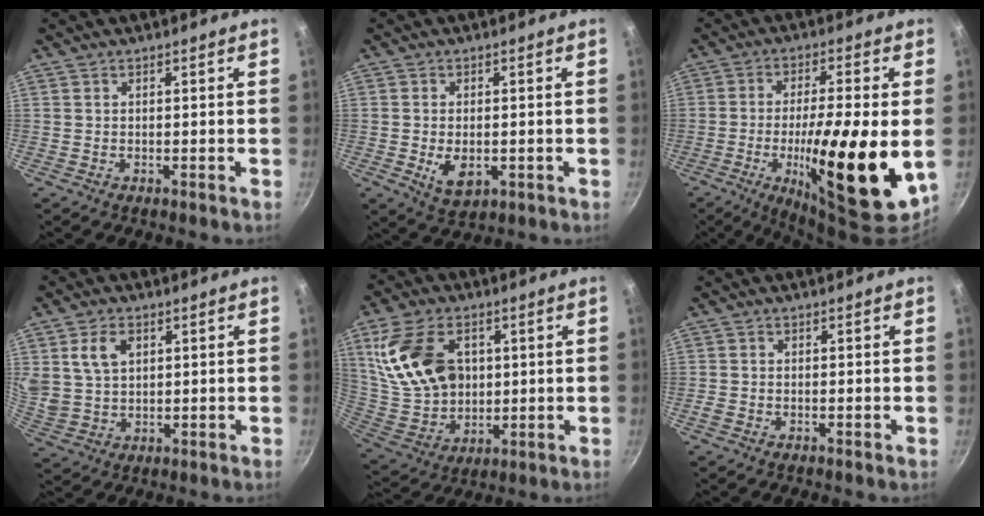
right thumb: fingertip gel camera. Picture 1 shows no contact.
{"total": 6.0, "force": [-1.1, 3.6, 4.7], "torque": [-0.072, -0.007, -0.010]}
{"total": 20.6, "force": [-3.7, 4.8, 19.7], "torque": [-0.308, 0.002, -0.058]}
{"total": 7.8, "force": [2.8, 5.4, 4.8], "torque": [-0.078, -0.008, 0.060]}
{"total": 18.5, "force": [4.7, 12.8, 12.4], "torque": [-0.218, -0.012, 0.105]}
{"total": 1.0, "force": [-0.5, 0.5, 0.6], "torque": [-0.019, 0.004, -0.015]}